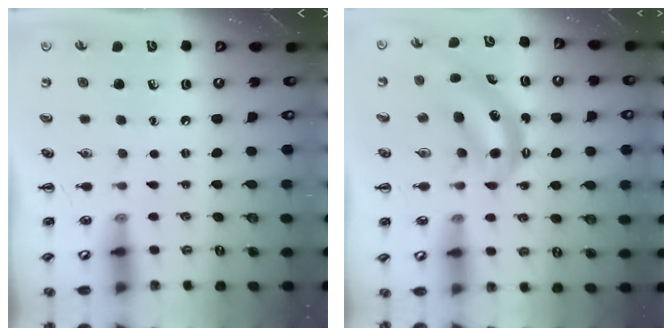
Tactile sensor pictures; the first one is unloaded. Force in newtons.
{"total": 6.0, "press": 6.0, "slide": 0.4}